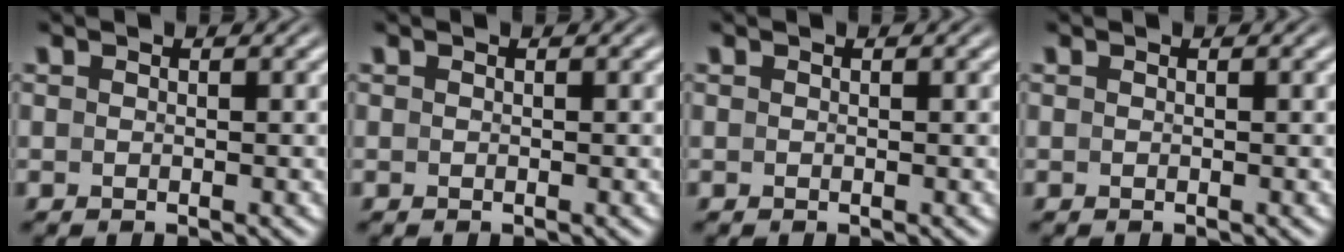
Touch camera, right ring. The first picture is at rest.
{"total": 0.0}
{"total": 0.0}
{"total": 0.0}